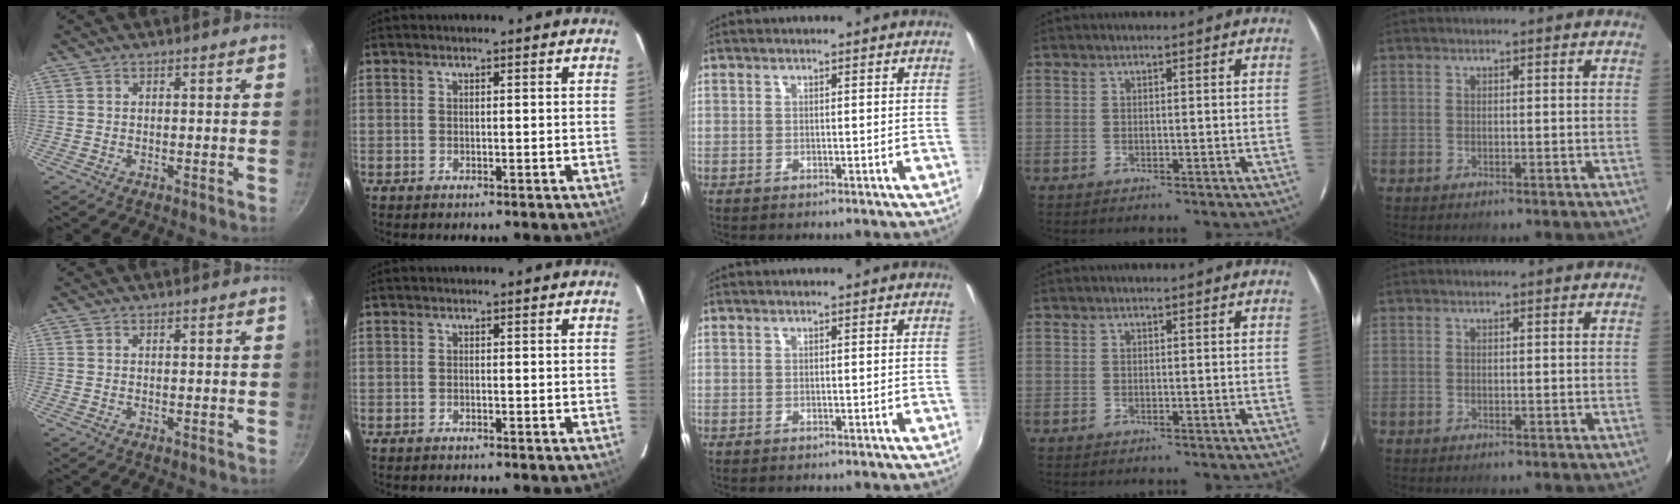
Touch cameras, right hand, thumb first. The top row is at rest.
{}